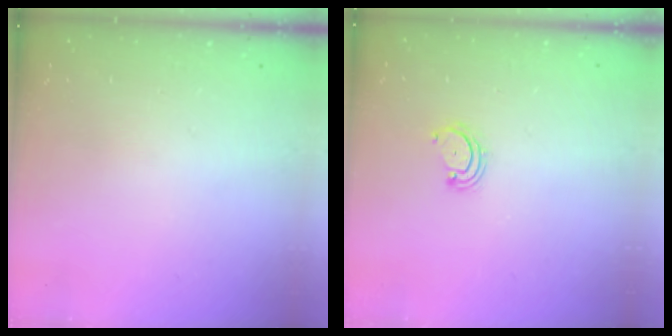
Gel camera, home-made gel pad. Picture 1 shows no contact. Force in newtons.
{"total": 2.8, "press": 2.8, "slide": 0.3}